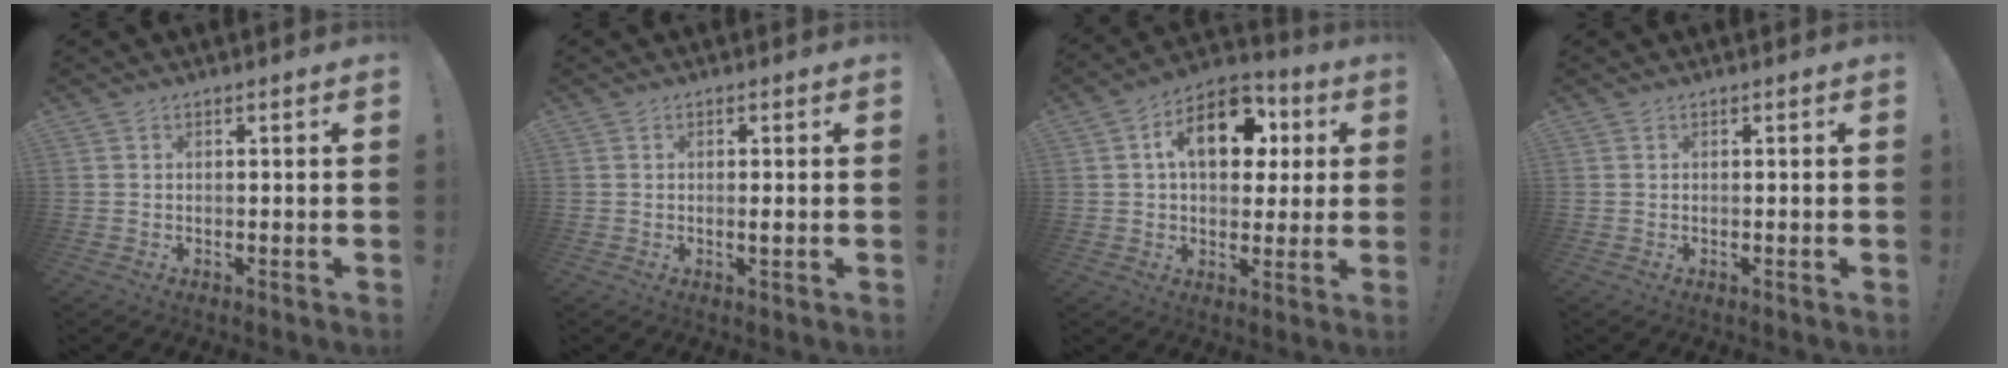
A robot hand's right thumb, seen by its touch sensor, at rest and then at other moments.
{"total": 0.9, "force": [-0.1, -0.1, 0.9], "torque": [-0.008, -0.006, -0.004]}
{"total": 16.1, "force": [4.9, 10.3, 11.4], "torque": [-0.158, -0.005, 0.086]}
{"total": 0.0}